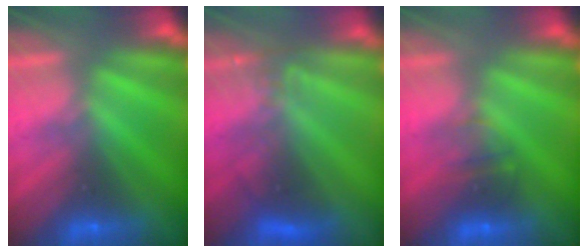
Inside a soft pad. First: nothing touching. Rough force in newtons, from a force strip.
{"total": 3.2}
{"total": 2.2}